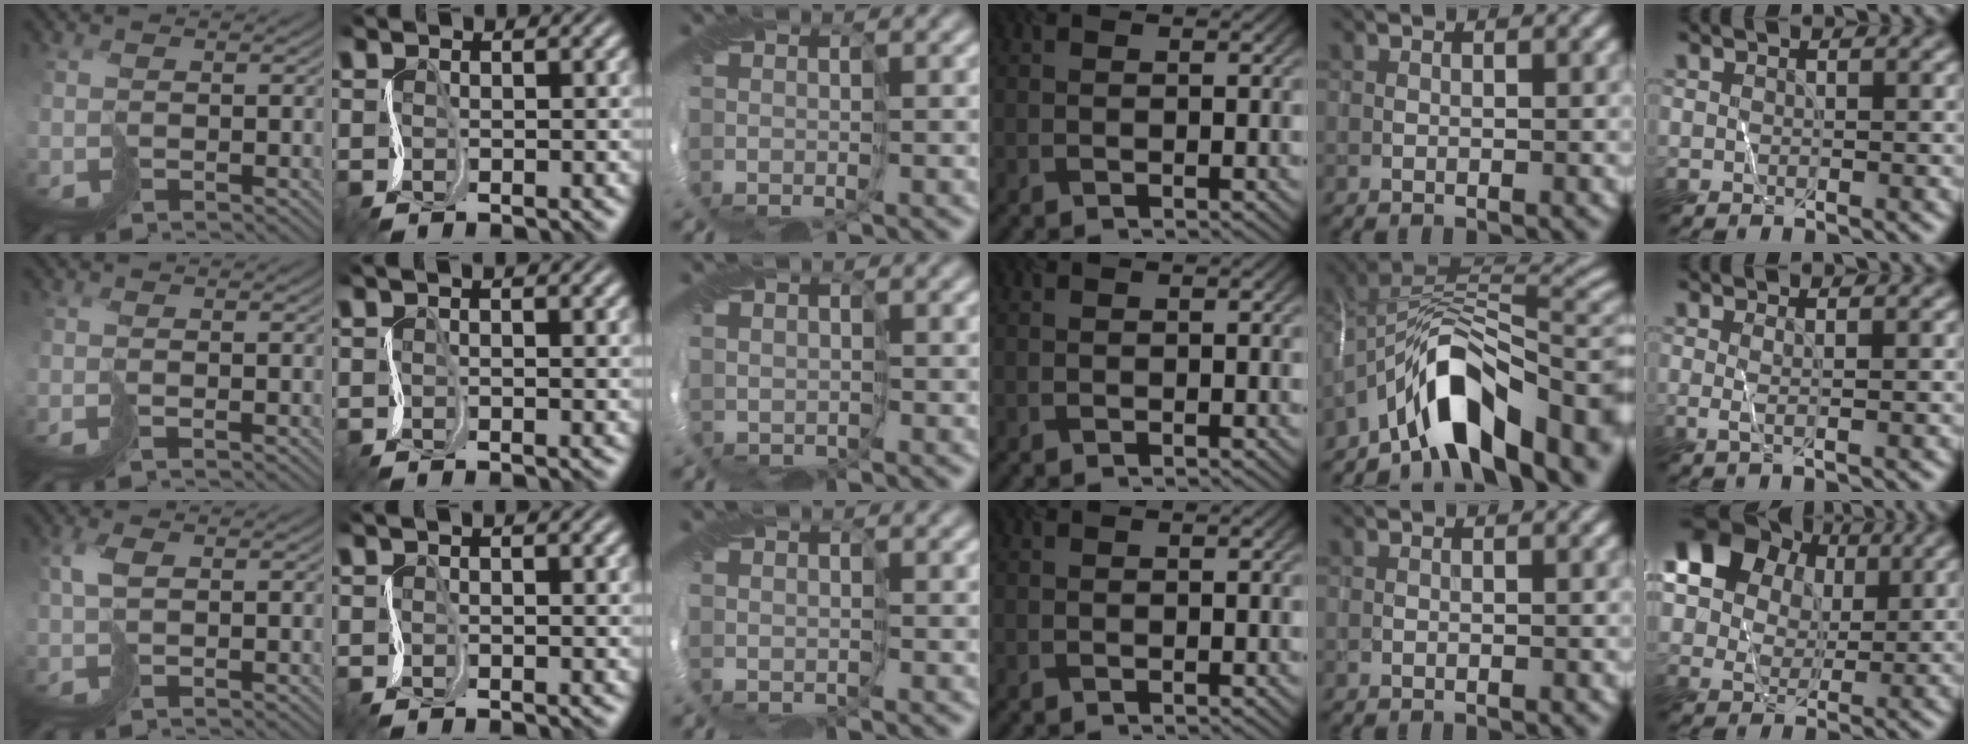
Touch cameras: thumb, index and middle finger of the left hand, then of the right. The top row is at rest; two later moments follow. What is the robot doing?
{"motion": "cut", "object": "receipt paper"}